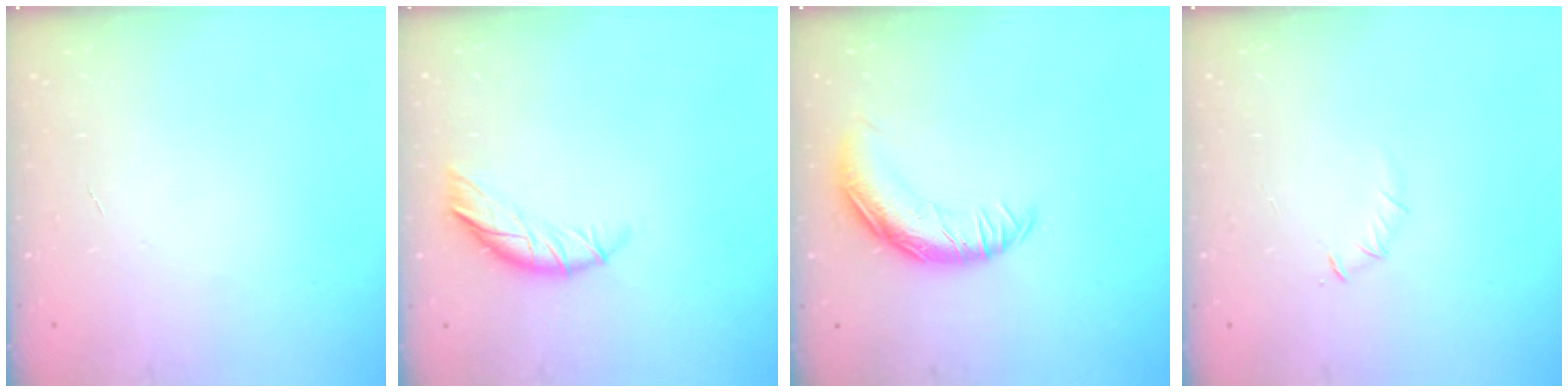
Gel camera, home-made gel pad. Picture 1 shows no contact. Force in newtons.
{"total": 9.4, "press": 9.2, "slide": 1.8}
{"total": 15.3, "press": 15.3, "slide": 0.4}
{"total": 3.5, "press": 3.3, "slide": 1.1}